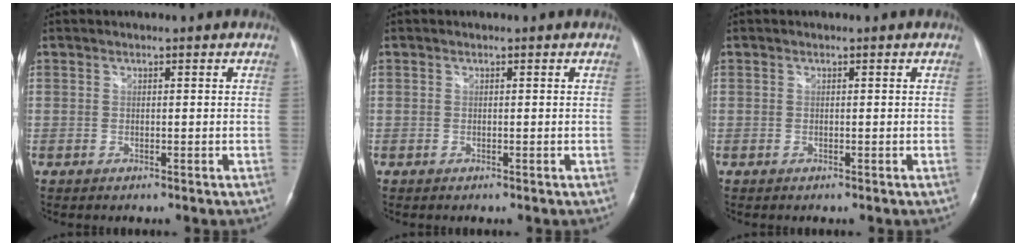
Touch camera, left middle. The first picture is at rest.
{"total": 0.0}
{"total": 0.0}